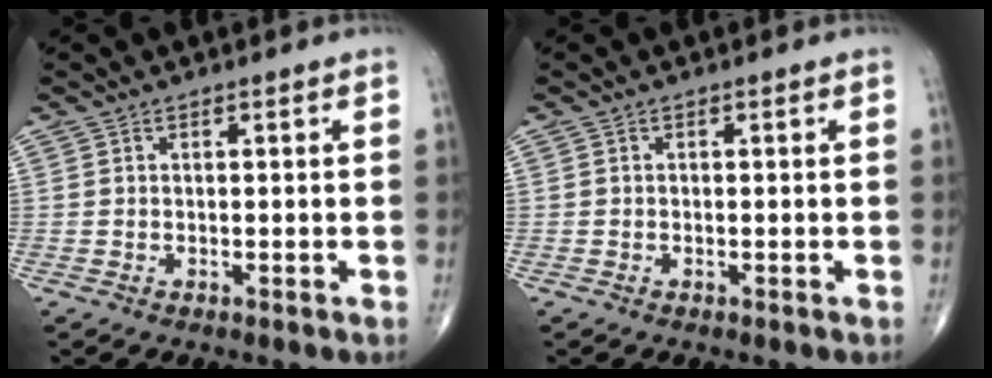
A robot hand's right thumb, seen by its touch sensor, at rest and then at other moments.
{"total": 0.0}